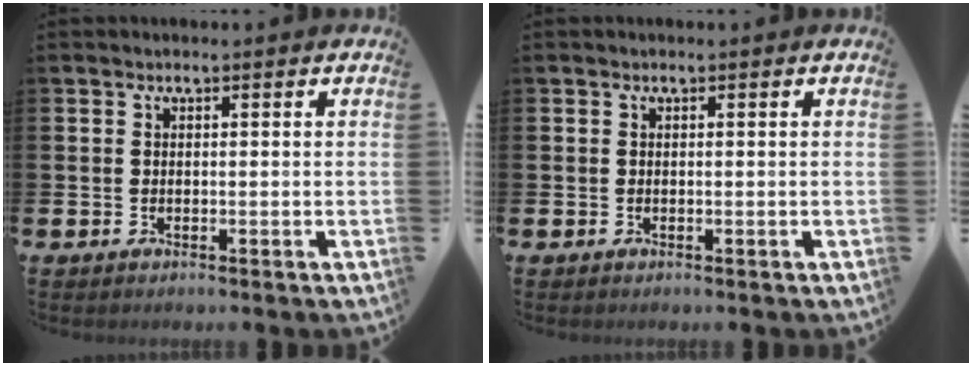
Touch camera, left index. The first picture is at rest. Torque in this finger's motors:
{"motor_torque": [-0.01, -0.01, 0.00, 0.00]}